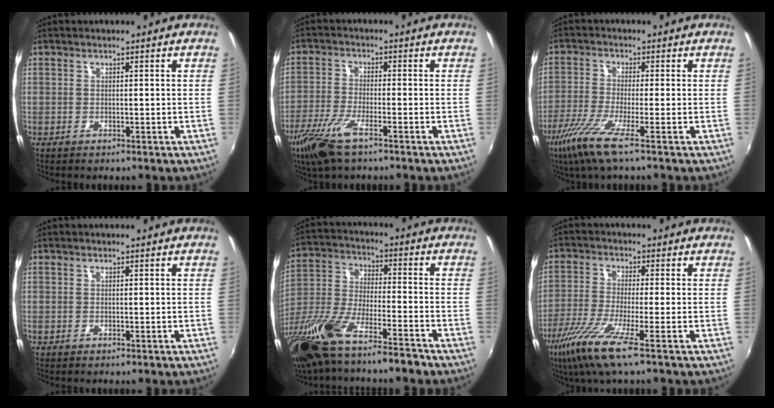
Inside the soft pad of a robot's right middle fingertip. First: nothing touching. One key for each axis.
{"total": 9.0, "fx": -5.7, "fy": 2.3, "fz": 6.6, "tx": -0.155, "ty": -0.019, "tz": -0.115}
{"total": 7.9, "fx": -4.8, "fy": -0.1, "fz": 6.3, "tx": -0.151, "ty": -0.021, "tz": -0.096}
{"total": 0.0}
{"total": 19.5, "fx": -14.2, "fy": 3.7, "fz": 12.9, "tx": -0.276, "ty": -0.047, "tz": -0.266}
{"total": 9.8, "fx": -5.7, "fy": 0.2, "fz": 7.9, "tx": -0.183, "ty": -0.027, "tz": -0.113}